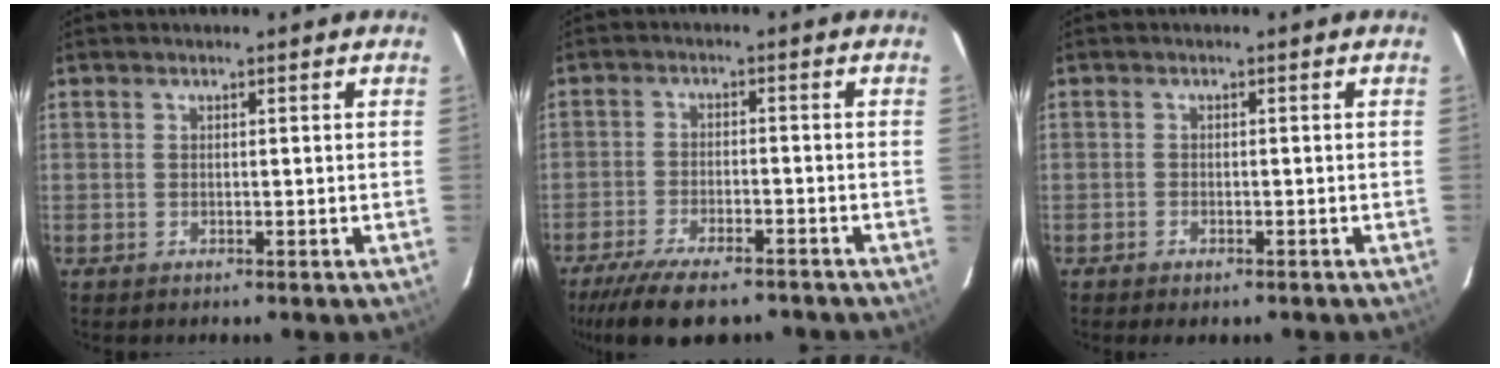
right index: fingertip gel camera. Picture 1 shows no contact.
{"total": 13.4, "force": [-10.8, 3.8, 6.9], "torque": [-0.153, -0.032, -0.175]}
{"total": 1.7, "force": [-1.3, 0.8, 0.8], "torque": [-0.022, -0.003, -0.025]}